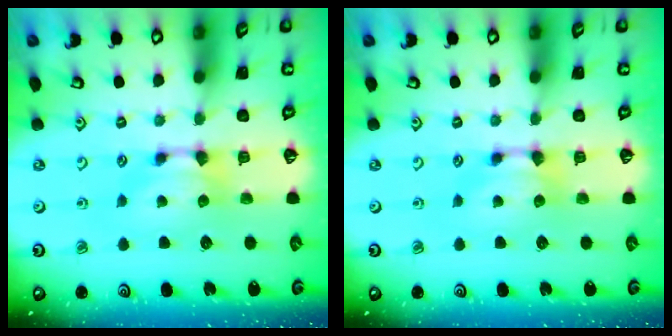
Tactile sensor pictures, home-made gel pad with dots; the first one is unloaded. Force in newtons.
{"total": 0.0}